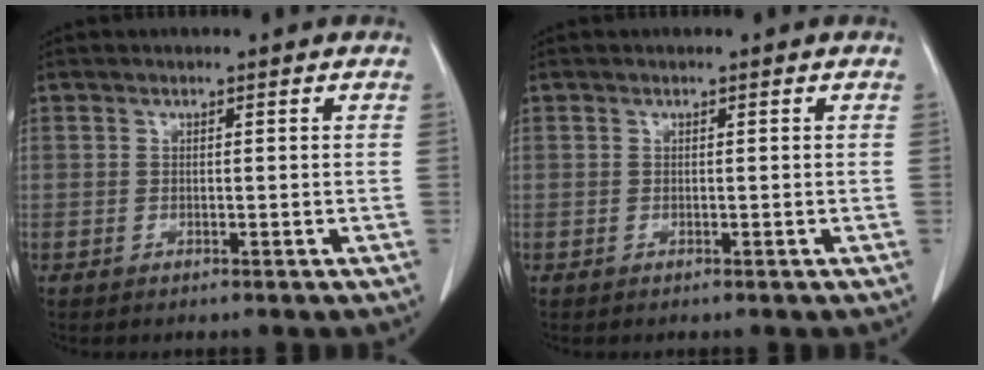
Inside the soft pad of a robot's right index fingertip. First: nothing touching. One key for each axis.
{"total": 0.0}